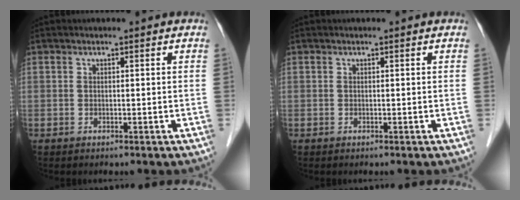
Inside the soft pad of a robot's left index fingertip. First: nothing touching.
{"total": 0.0}